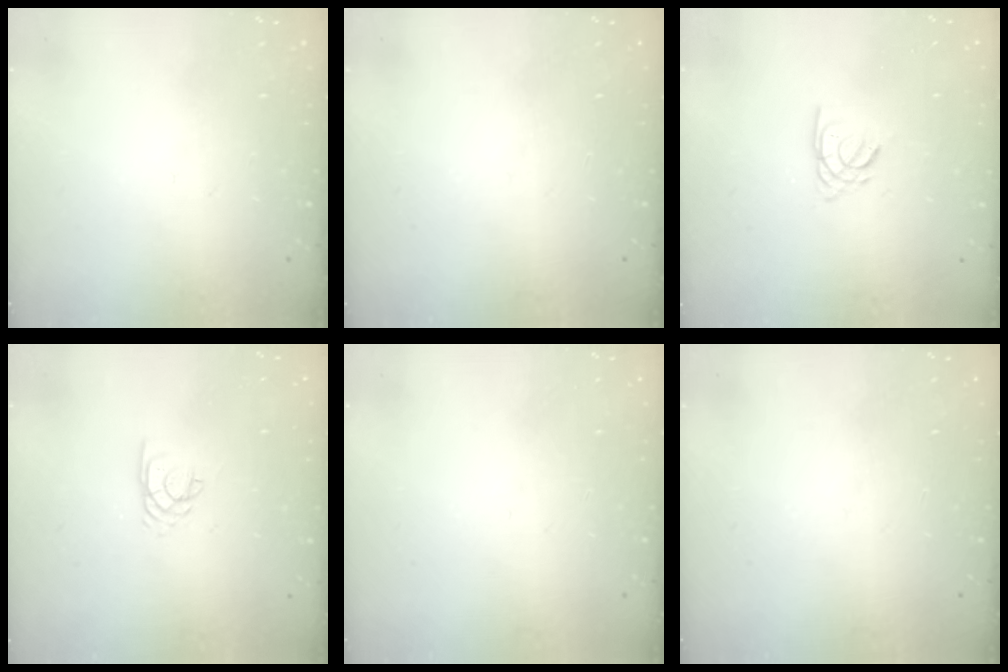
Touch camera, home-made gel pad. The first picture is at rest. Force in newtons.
{"total": 0.0}
{"total": 2.2, "press": 2.2, "slide": 0.0}
{"total": 1.9, "press": 1.8, "slide": 0.3}
{"total": 0.0}
{"total": 0.0}